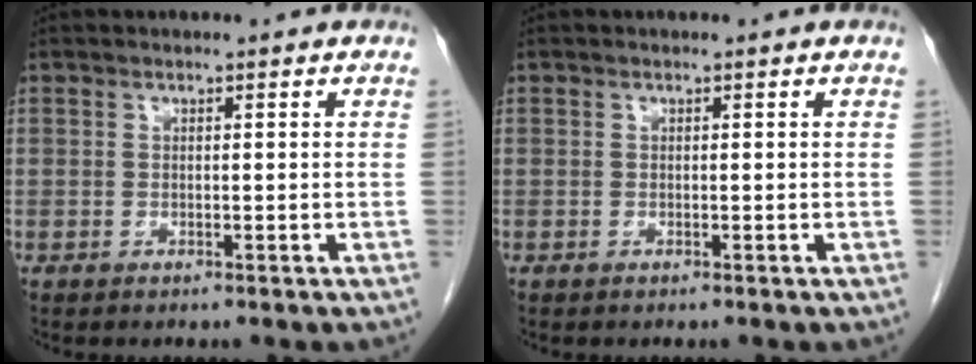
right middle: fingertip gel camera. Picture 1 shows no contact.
{"total": 0.0}